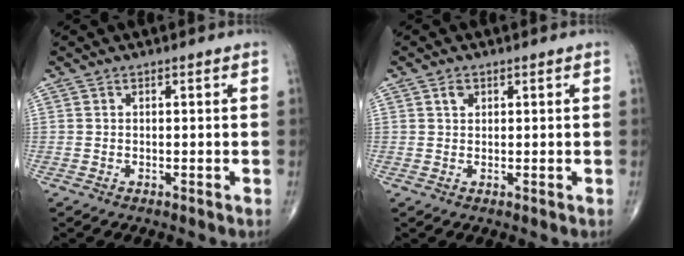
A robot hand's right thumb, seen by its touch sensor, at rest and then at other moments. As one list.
[{"total": 1.9, "force": [1.0, 1.3, 0.9], "torque": [-0.009, -0.003, 0.017]}]